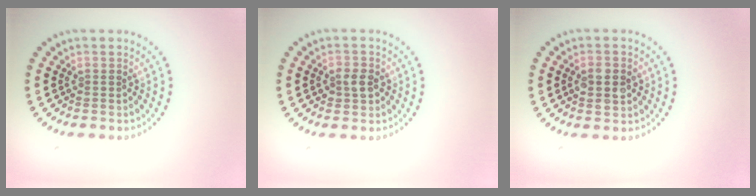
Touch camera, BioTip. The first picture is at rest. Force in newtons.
{"total": 1.9, "press": 1.8, "slide": 0.5}
{"total": 2.8, "press": 2.8, "slide": 0.1}